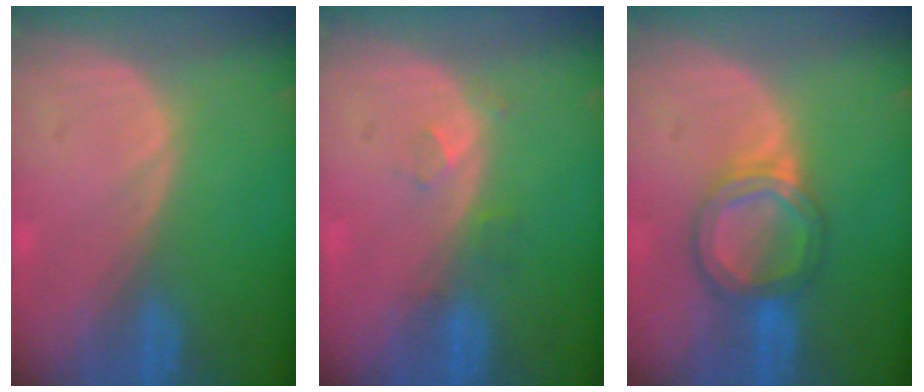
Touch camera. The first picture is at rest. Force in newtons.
{"total": 2.3, "press": 2.0, "slide": 1.1}
{"total": 6.0, "press": 5.4, "slide": 2.5}